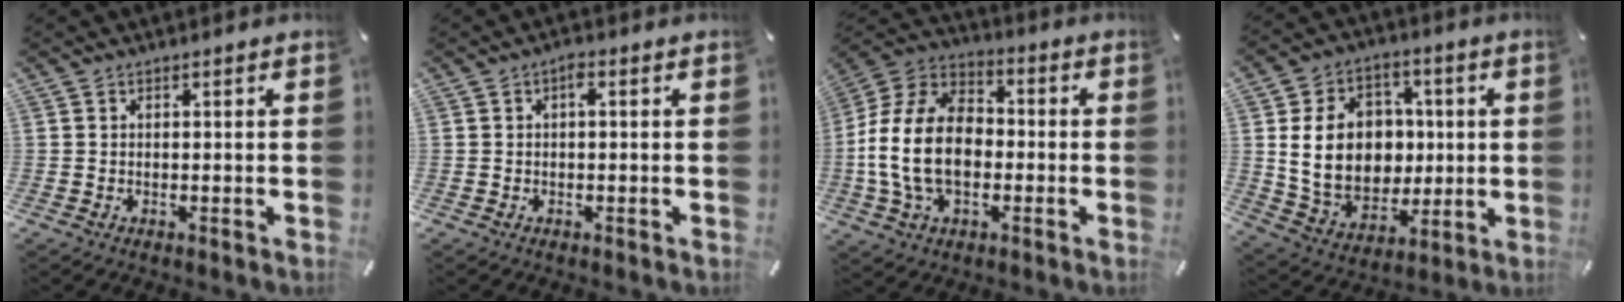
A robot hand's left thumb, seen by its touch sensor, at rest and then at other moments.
{"total": 1.8, "force": [0.1, 0.7, 1.7], "torque": [-0.035, 0.008, -0.001]}
{"total": 16.6, "force": [-3.1, 11.8, 11.2], "torque": [-0.262, 0.027, -0.061]}
{"total": 16.7, "force": [1.6, 14.1, 8.9], "torque": [-0.159, 0.008, 0.042]}